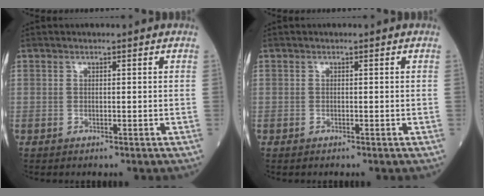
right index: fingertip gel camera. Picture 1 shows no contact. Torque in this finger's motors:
{"motor_torque": [-0.13, 0.00, -0.03, 0.01]}